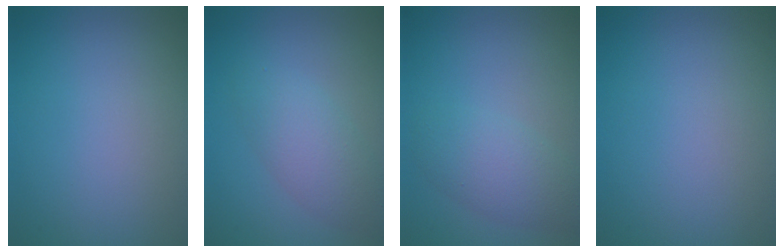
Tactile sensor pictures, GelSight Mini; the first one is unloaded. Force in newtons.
{"total": 3.5, "press": 3.5, "slide": 0.1}
{"total": 3.5, "press": 3.4, "slide": 0.2}
{"total": 0.0}